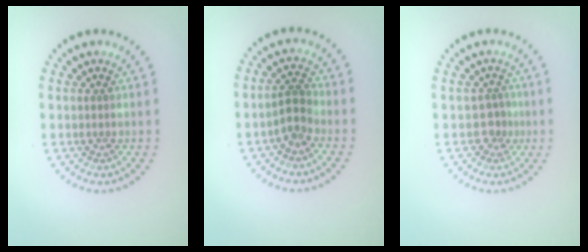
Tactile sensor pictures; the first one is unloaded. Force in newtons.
{"total": 2.2, "press": 2.0, "slide": 0.9}
{"total": 1.8, "press": 1.2, "slide": 1.3}